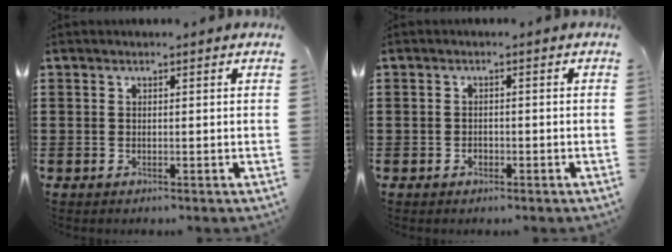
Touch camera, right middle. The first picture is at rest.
{"total": 0.9, "force": [-0.5, 0.6, 0.4], "torque": [-0.010, -0.001, -0.010]}